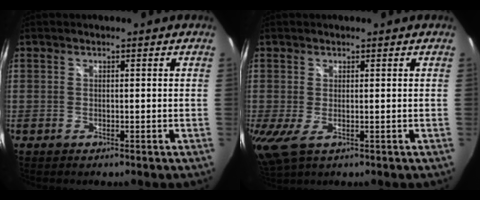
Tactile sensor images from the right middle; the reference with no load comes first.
{"total": 3.6, "force": [-0.5, 0.6, 3.5], "torque": [-0.066, -0.016, -0.005]}